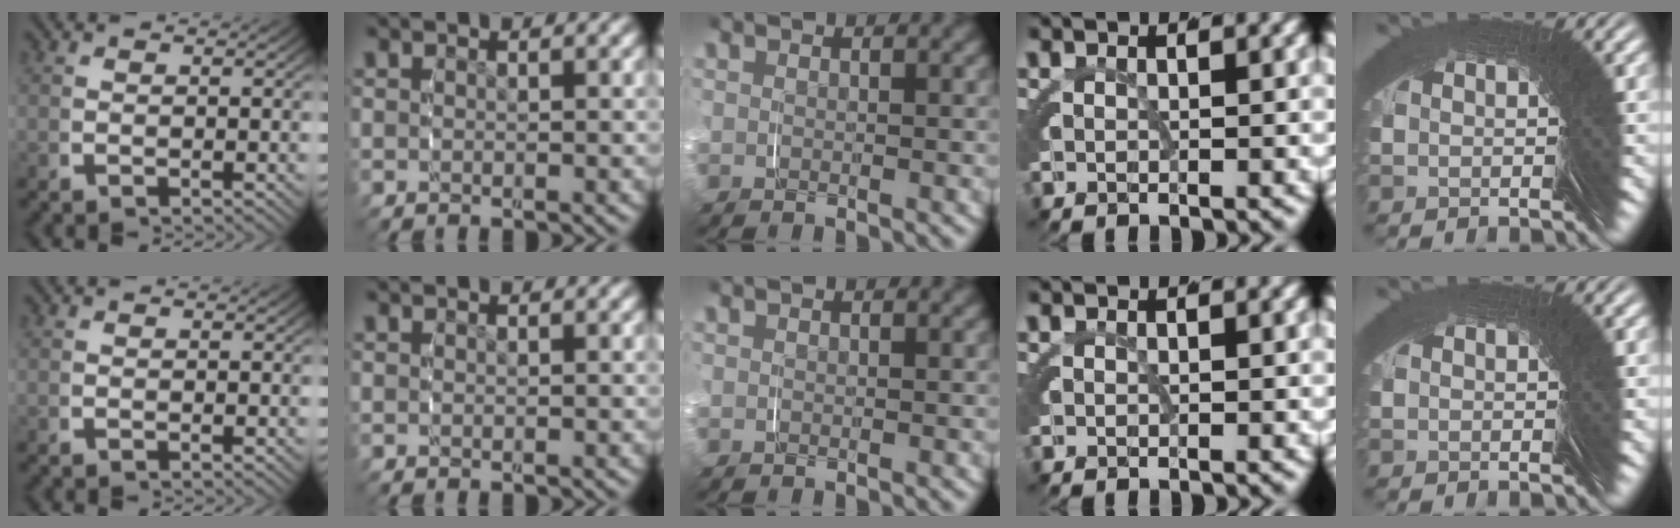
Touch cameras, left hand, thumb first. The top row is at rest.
{}